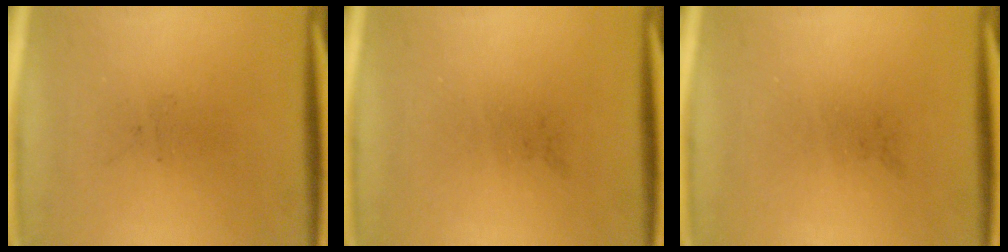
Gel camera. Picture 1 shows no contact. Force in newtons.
{"total": 0.0}
{"total": 0.0}